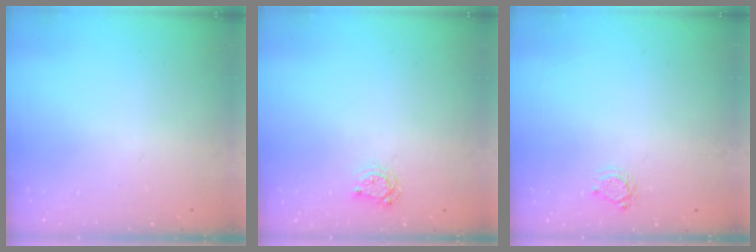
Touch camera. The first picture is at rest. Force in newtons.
{"total": 5.0, "press": 4.9, "slide": 0.5}
{"total": 3.5, "press": 3.5, "slide": 0.3}